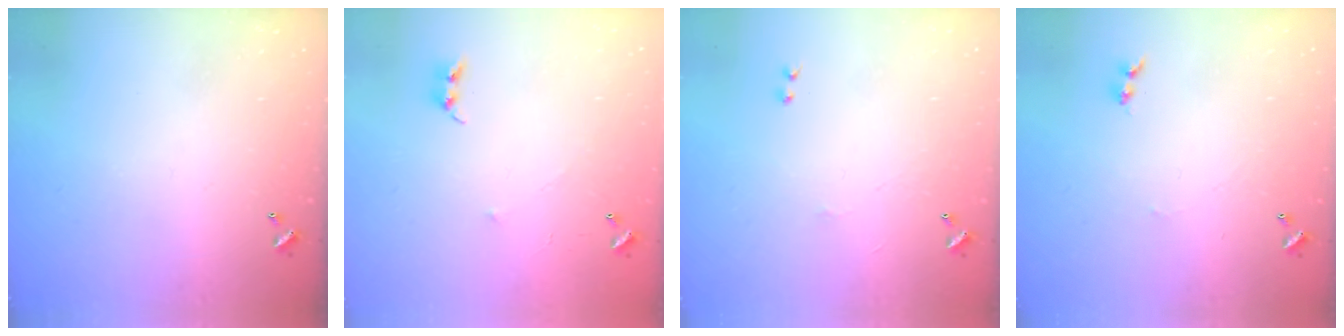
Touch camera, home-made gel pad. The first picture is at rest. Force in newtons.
{"total": 6.4, "press": 6.4, "slide": 0.6}
{"total": 0.9, "press": 0.8, "slide": 0.5}
{"total": 1.1, "press": 0.9, "slide": 0.5}